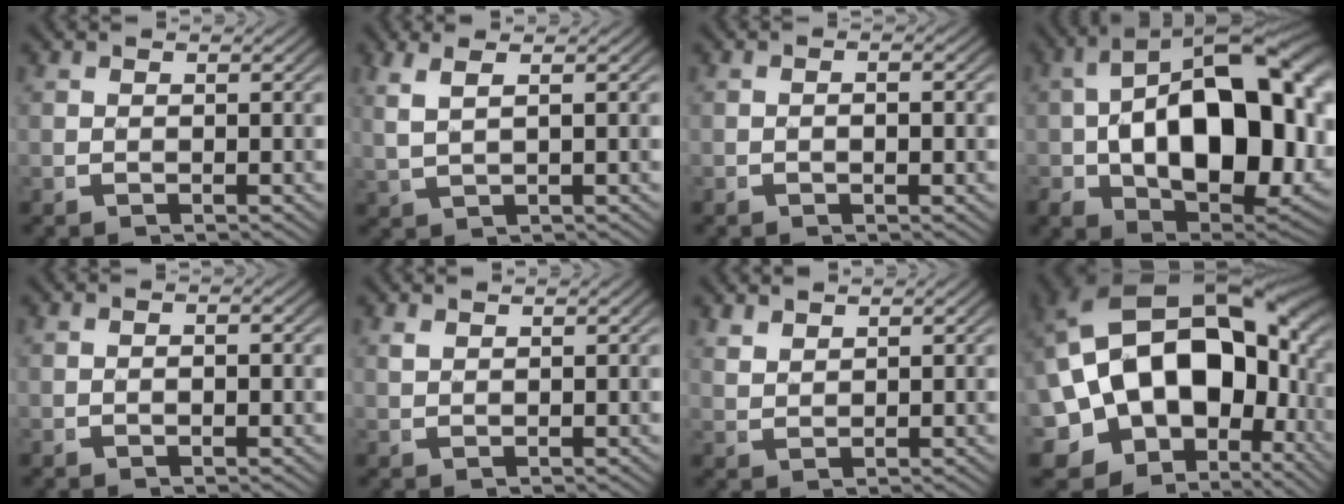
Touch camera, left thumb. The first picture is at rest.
{"total": 2.8, "force": [1.5, 0.8, 2.2], "torque": [-0.052, 0.001, 0.038]}
{"total": 1.0, "force": [-0.4, 0.4, 0.9], "torque": [-0.014, 0.000, -0.007]}
{"total": 21.4, "force": [-1.1, 13.0, 17.0], "torque": [-0.281, -0.071, 0.020]}
{"total": 0.7, "force": [-0.3, 0.3, 0.6], "torque": [-0.010, 0.001, -0.006]}
{"total": 1.0, "force": [1.0, -0.2, 0.2], "torque": [-0.003, 0.002, 0.024]}
{"total": 2.0, "force": [1.9, 0.0, 0.3], "torque": [0.002, 0.005, 0.045]}
{"total": 27.5, "force": [-1.0, 20.3, 18.5], "torque": [-0.362, -0.058, -0.010]}